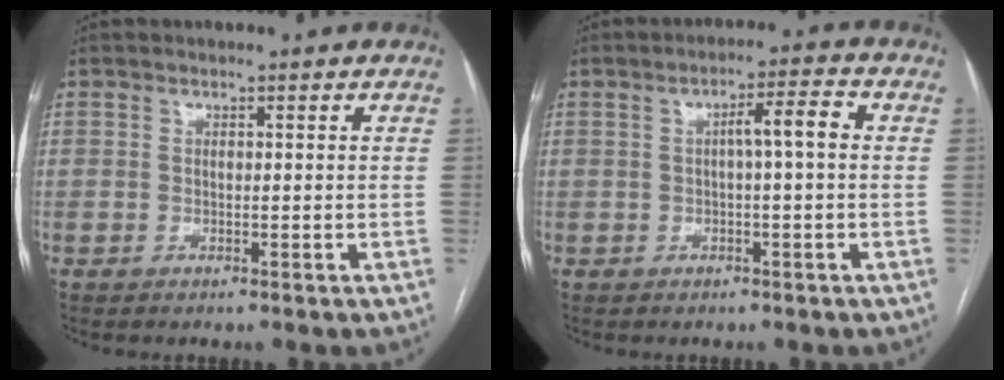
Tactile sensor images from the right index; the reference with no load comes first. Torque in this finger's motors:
{"motor_torque": [0.62, 0.05, 0.28, 0.07]}